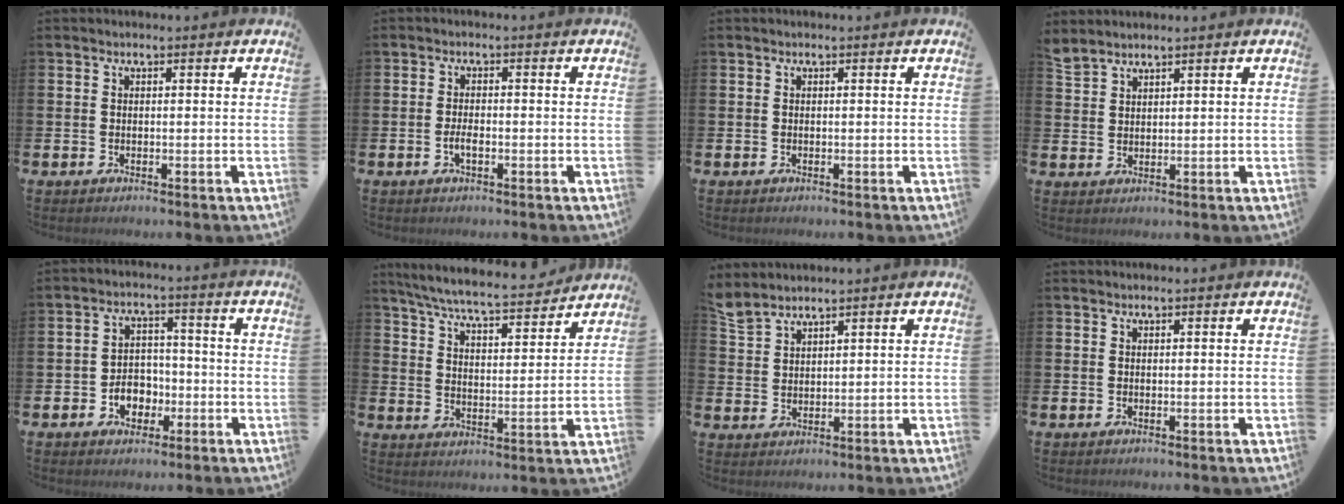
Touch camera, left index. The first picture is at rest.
{"total": 1.9, "force": [-0.7, 0.8, 1.5], "torque": [-0.029, 0.001, -0.013]}
{"total": 0.0}
{"total": 2.6, "force": [2.6, 0.4, 0.1], "torque": [0.002, -0.013, 0.047]}
{"total": 4.4, "force": [-1.7, 3.6, 1.9], "torque": [-0.034, 0.004, -0.038]}
{"total": 7.0, "force": [6.6, 0.7, 2.4], "torque": [-0.073, -0.047, 0.111]}
{"total": 3.4, "force": [3.4, 0.5, 0.3], "torque": [-0.013, -0.016, 0.062]}
{"total": 0.0}